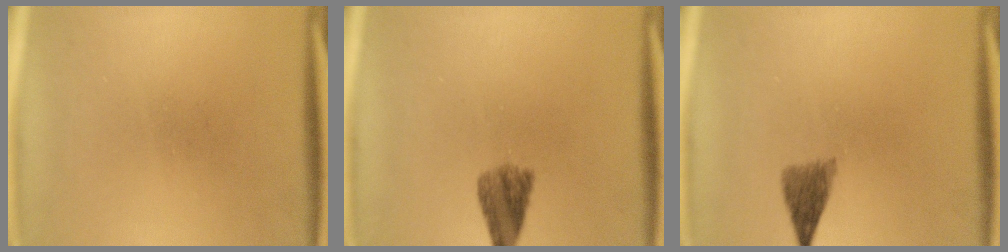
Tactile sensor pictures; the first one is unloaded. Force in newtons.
{"total": 4.5}
{"total": 3.2}